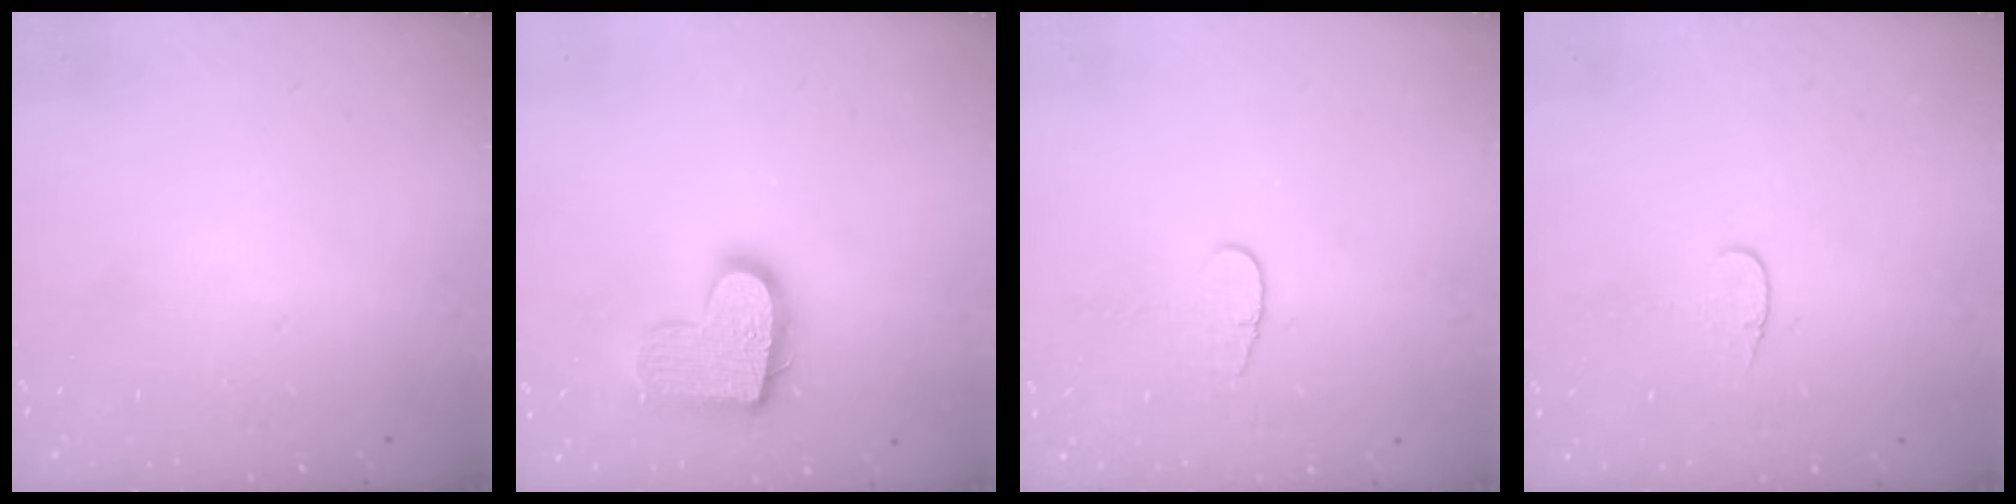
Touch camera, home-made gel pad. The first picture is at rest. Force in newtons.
{"total": 14.6, "press": 14.6, "slide": 0.9}
{"total": 4.8, "press": 4.8, "slide": 0.4}
{"total": 3.7, "press": 3.7, "slide": 0.4}